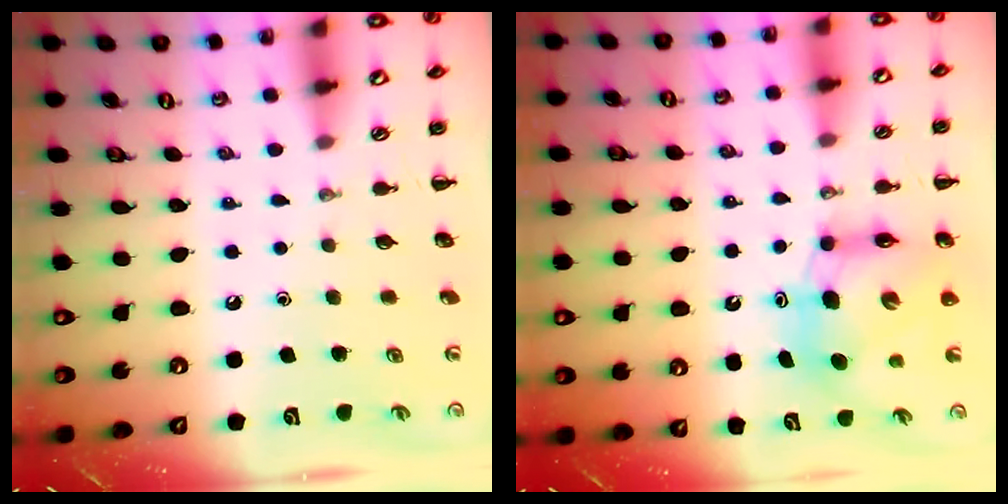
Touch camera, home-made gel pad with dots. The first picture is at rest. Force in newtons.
{"total": 8.7, "press": 8.6, "slide": 1.3}